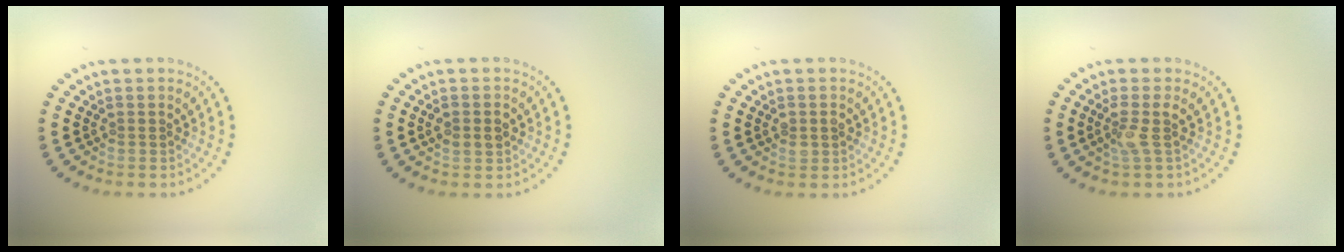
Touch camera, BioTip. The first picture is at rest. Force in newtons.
{"total": 1.6, "press": 1.6, "slide": 0.1}
{"total": 1.1, "press": 1.1, "slide": 0.1}
{"total": 1.9, "press": 1.5, "slide": 1.2}